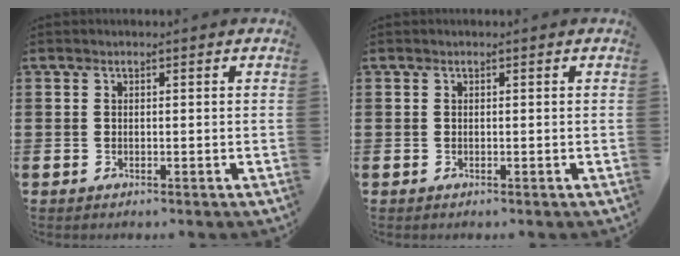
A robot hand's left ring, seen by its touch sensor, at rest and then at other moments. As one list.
[{"total": 0.0}]